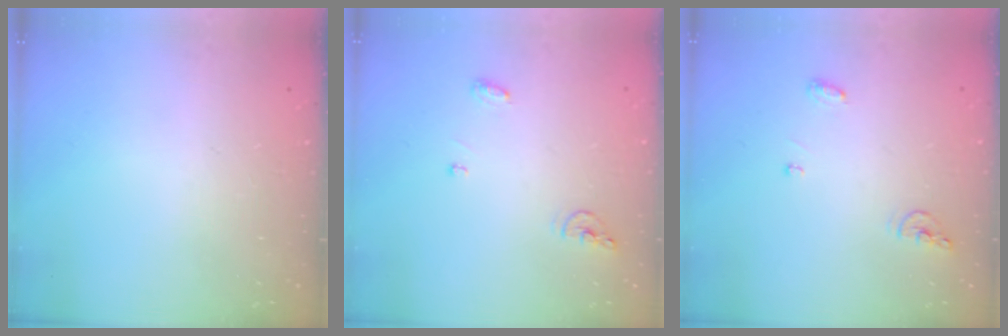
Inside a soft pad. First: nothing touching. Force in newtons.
{"total": 6.0, "press": 6.0, "slide": 0.2}
{"total": 6.0, "press": 6.0, "slide": 0.2}